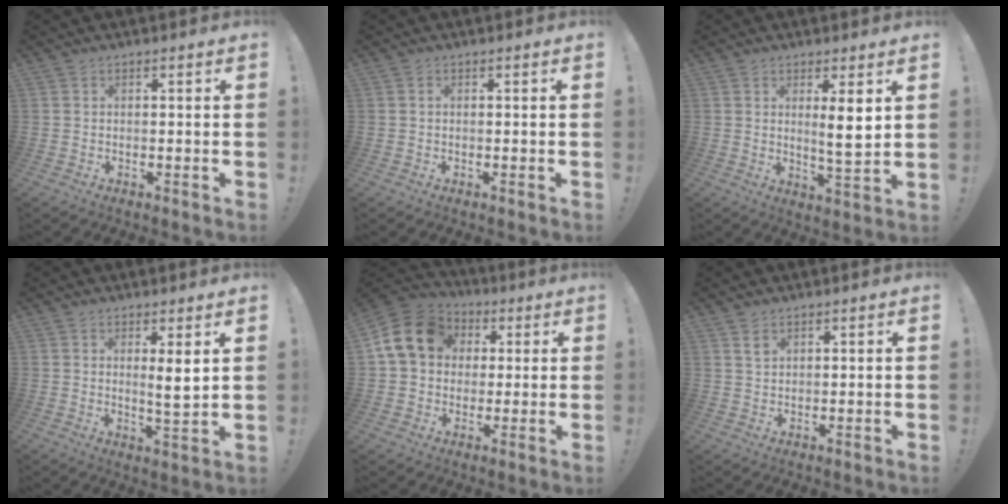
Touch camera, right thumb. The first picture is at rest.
{"total": 0.0}
{"total": 6.8, "force": [2.1, 0.4, 6.4], "torque": [-0.097, -0.019, 0.030]}
{"total": 5.0, "force": [1.8, 0.2, 4.6], "torque": [-0.067, -0.021, 0.025]}
{"total": 15.5, "force": [3.9, 12.5, 8.3], "torque": [-0.125, 0.002, 0.079]}
{"total": 2.2, "force": [1.5, 1.2, 1.1], "torque": [-0.007, -0.007, 0.025]}